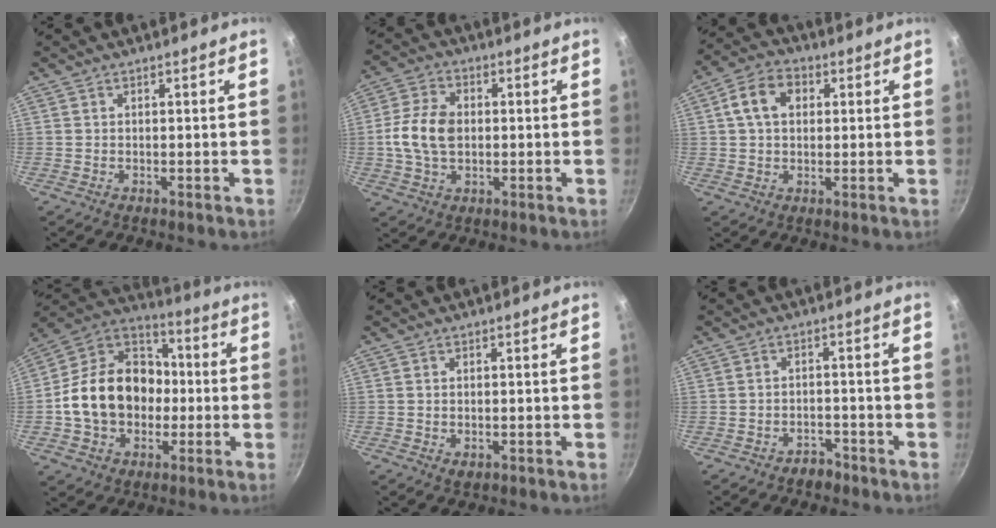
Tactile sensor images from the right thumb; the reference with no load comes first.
{"total": 9.6, "force": [0.0, 6.5, 7.0], "torque": [-0.128, 0.016, -0.007]}
{"total": 8.2, "force": [1.9, 5.9, 5.3], "torque": [-0.074, 0.015, 0.022]}
{"total": 20.2, "force": [-1.7, 15.8, 12.5], "torque": [-0.181, 0.050, -0.037]}
{"total": 1.6, "force": [-0.2, 1.1, 1.2], "torque": [-0.018, -0.003, -0.002]}
{"total": 2.9, "force": [-2.3, 1.6, 0.7], "torque": [0.004, 0.031, -0.026]}